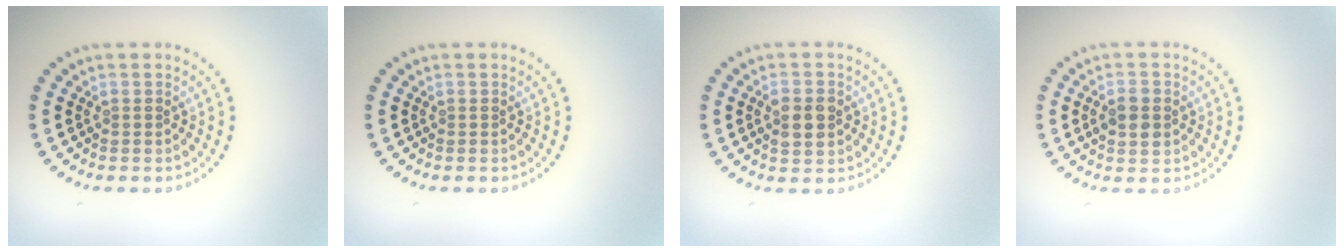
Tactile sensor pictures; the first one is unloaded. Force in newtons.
{"total": 0.0}
{"total": 2.8, "press": 2.8, "slide": 0.2}
{"total": 2.7, "press": 2.7, "slide": 0.0}